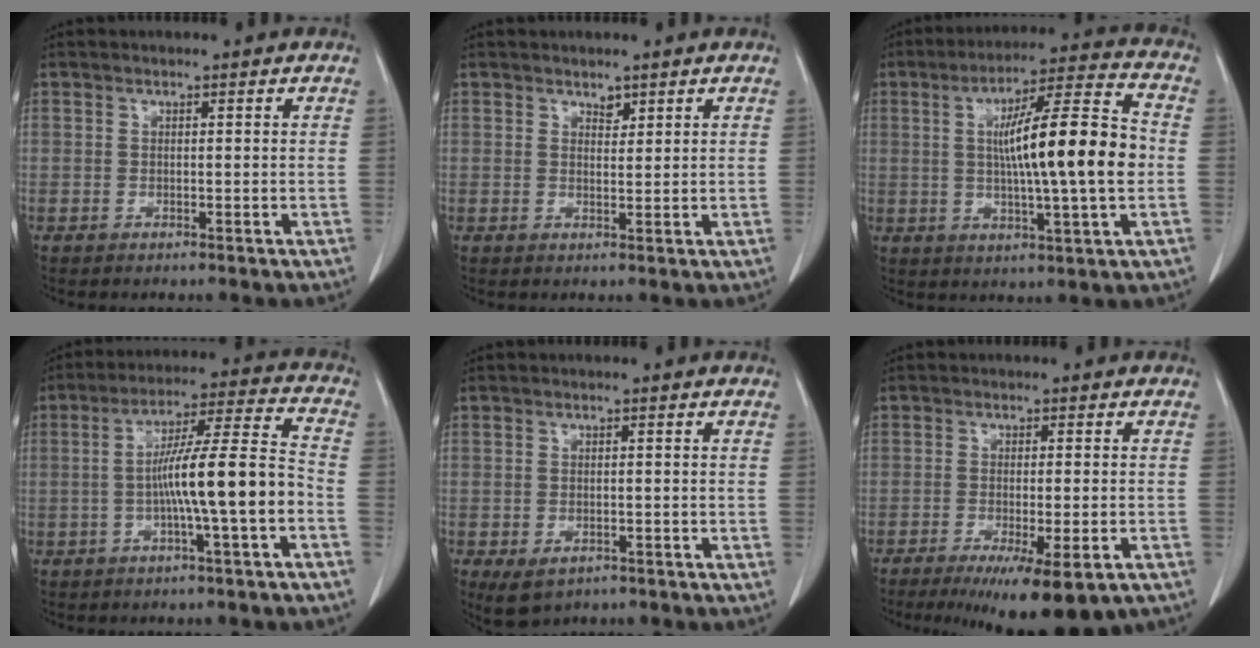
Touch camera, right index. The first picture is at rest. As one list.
[{"total": 1.4, "force": [1.1, 0.7, 0.5], "torque": [-0.006, -0.005, 0.017]}, {"total": 16.0, "force": [0.0, 0.8, 16.0], "torque": [-0.257, 0.012, -0.003]}, {"total": 12.2, "force": [-2.9, -0.3, 11.8], "torque": [-0.206, 0.019, -0.051]}, {"total": 4.0, "force": [-2.2, 2.5, 2.3], "torque": [-0.042, -0.007, -0.023]}, {"total": 12.9, "force": [-8.9, 2.3, 9.1], "torque": [-0.106, -0.022, -0.128]}]